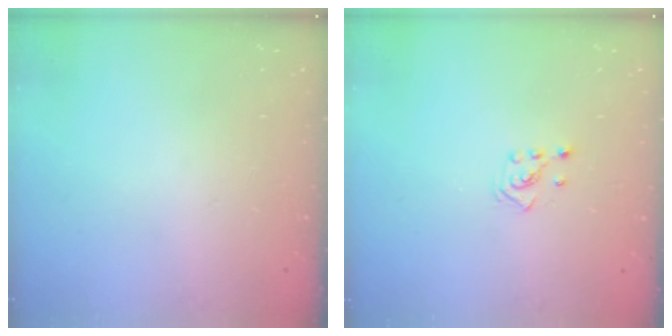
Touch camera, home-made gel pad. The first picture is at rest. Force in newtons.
{"total": 2.1, "press": 1.9, "slide": 0.8}